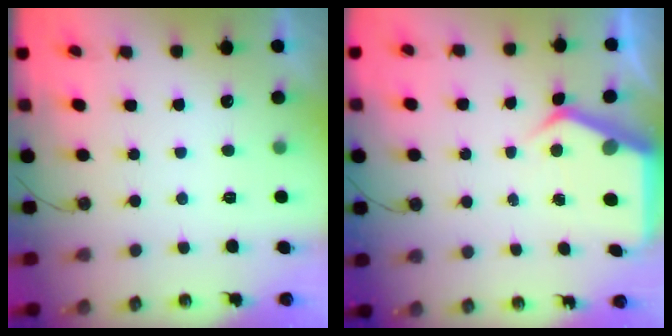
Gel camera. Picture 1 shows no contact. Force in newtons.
{"total": 6.0, "press": 6.0, "slide": 0.2}